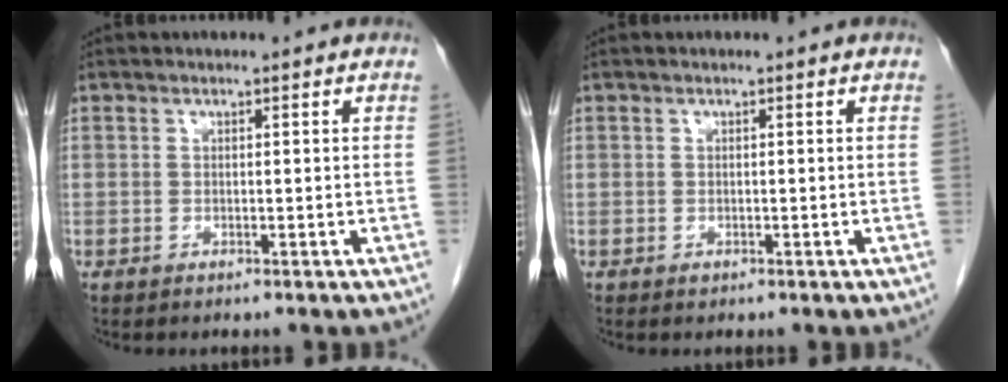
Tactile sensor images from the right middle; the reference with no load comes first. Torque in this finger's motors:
{"motor_torque": [0.19, 0.08, 0.05, 0.00]}